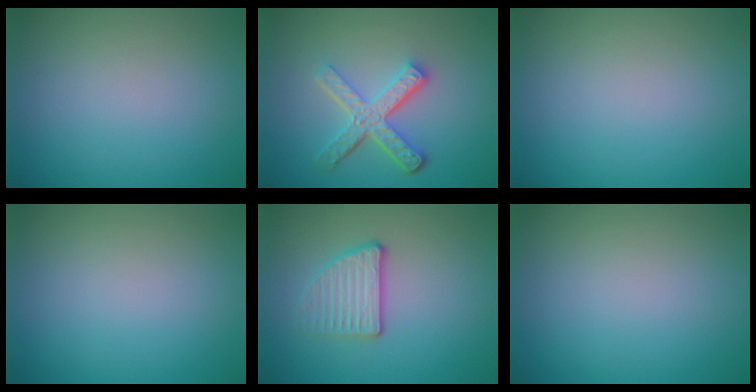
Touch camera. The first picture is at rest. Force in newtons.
{"total": 4.9, "press": 3.6, "slide": 3.3}
{"total": 0.0}
{"total": 0.0}
{"total": 2.8, "press": 2.3, "slide": 1.5}
{"total": 0.0}